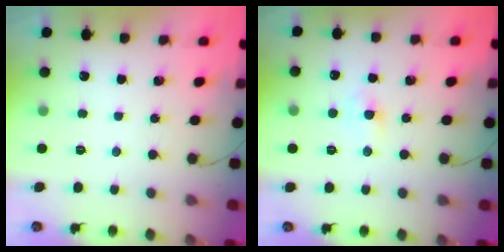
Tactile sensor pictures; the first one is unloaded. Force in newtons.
{"total": 2.4, "press": 2.2, "slide": 0.9}